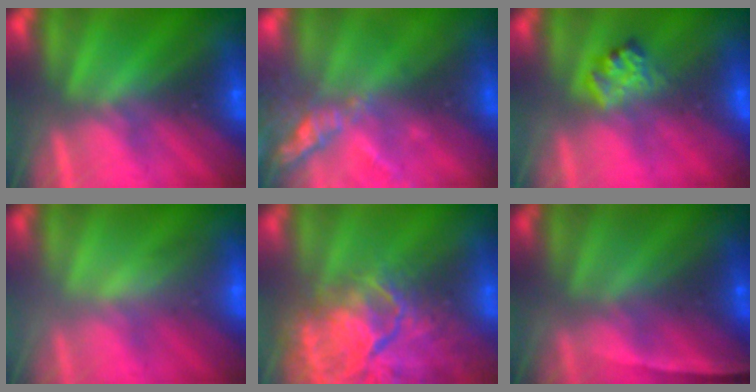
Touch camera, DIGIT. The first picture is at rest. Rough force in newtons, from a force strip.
{"total": 6.0}
{"total": 2.4}
{"total": 2.3}
{"total": 7.6}
{"total": 1.6}